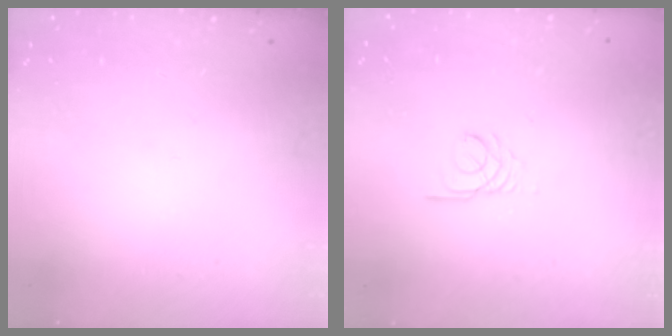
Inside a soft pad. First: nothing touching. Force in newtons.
{"total": 3.9, "press": 3.9, "slide": 0.3}